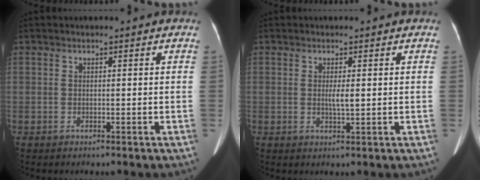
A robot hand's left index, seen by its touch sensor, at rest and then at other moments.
{"total": 1.9, "force": [-0.8, 0.0, 1.7], "torque": [-0.034, -0.003, -0.010]}